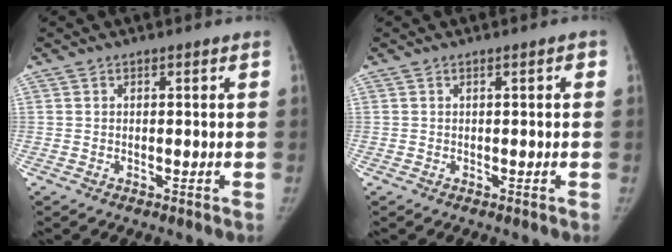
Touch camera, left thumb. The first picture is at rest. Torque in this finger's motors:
{"motor_torque": [-0.32, -0.19, 0.01, 0.53, -0.01]}